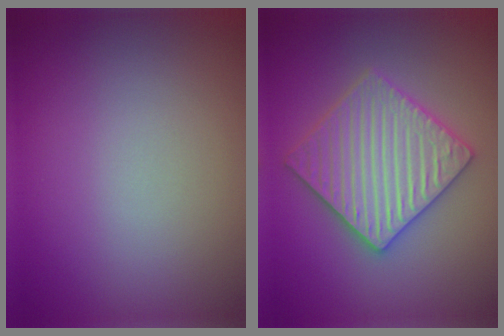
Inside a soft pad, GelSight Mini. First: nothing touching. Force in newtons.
{"total": 5.9, "press": 5.8, "slide": 1.0}